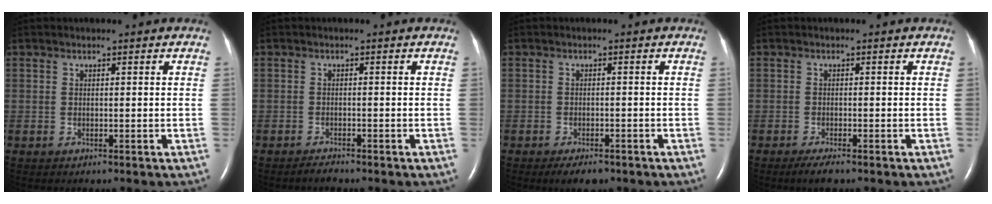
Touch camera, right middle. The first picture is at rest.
{"total": 1.2, "force": [-1.2, 0.1, 0.3], "torque": [-0.012, -0.003, -0.019]}
{"total": 3.3, "force": [-2.4, 1.2, 1.9], "torque": [-0.027, -0.004, -0.030]}
{"total": 2.3, "force": [-1.7, 0.2, 1.5], "torque": [-0.036, -0.007, -0.031]}